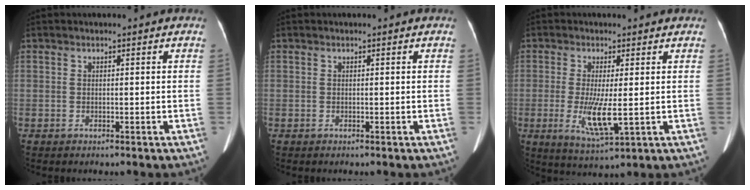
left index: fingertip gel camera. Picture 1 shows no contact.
{"total": 0.0}
{"total": 7.1, "force": [-0.7, 1.2, 6.9], "torque": [-0.139, -0.019, -0.006]}